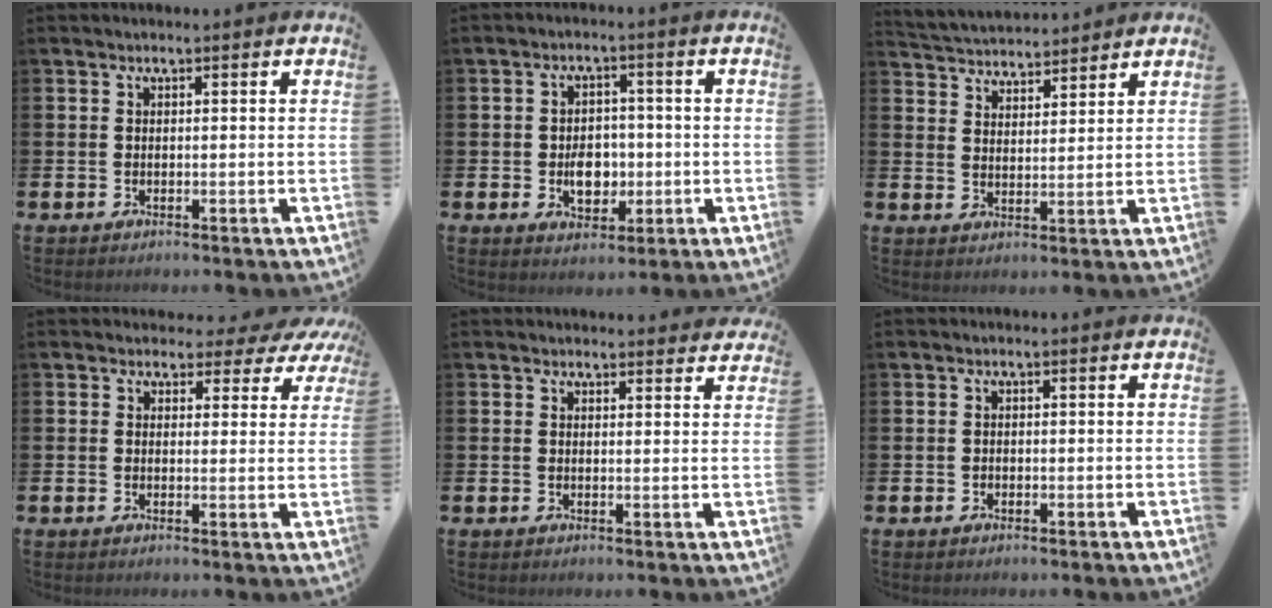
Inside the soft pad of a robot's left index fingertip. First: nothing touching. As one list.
[{"total": 4.9, "force": [-0.8, 3.7, 3.2], "torque": [-0.054, 0.005, -0.018]}, {"total": 4.2, "force": [4.1, 0.8, -0.4], "torque": [-0.013, -0.025, 0.074]}, {"total": 2.2, "force": [1.5, 1.6, 0.3], "torque": [-0.006, -0.010, 0.019]}, {"total": 1.9, "force": [1.8, 0.4, -0.1], "torque": [0.009, -0.011, 0.031]}, {"total": 0.6, "force": [-0.4, 0.5, 0.1], "torque": [-0.010, 0.005, -0.008]}]